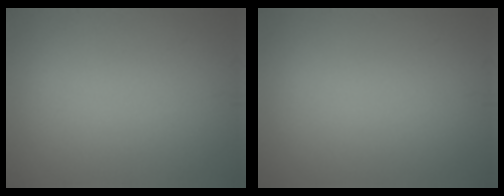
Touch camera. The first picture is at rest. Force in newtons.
{"total": 0.0}